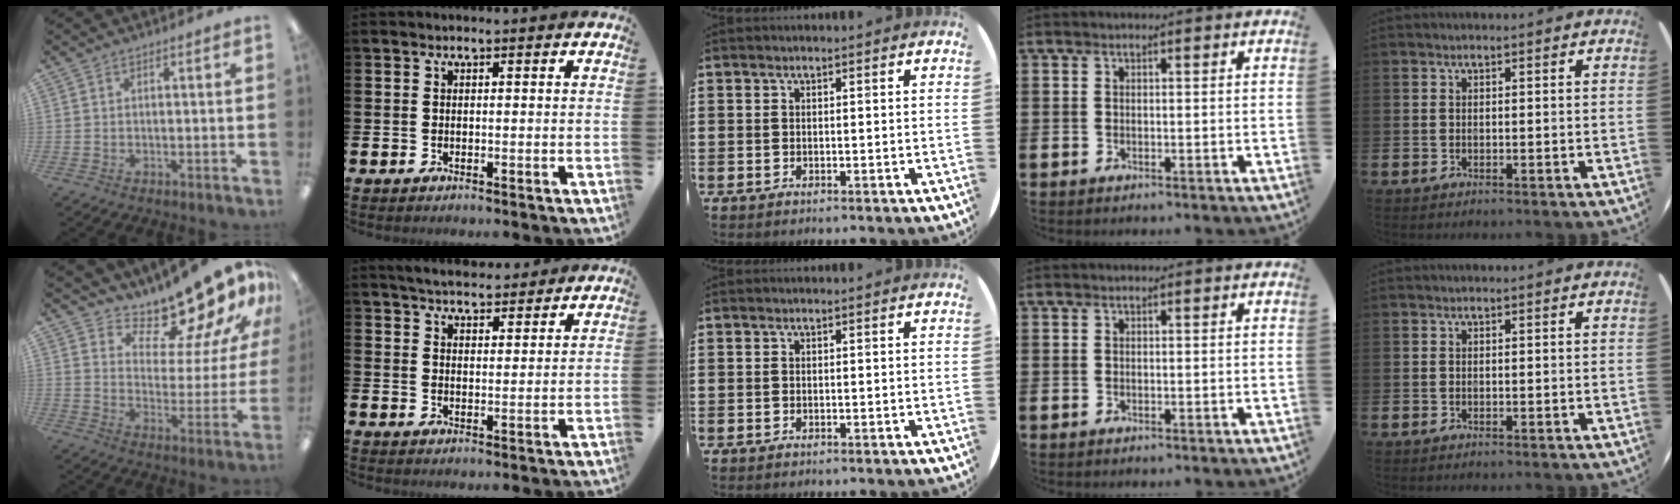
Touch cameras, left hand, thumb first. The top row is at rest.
{"thumb": {"total": 15.8, "force": [13.8, 4.5, 6.2], "torque": [-0.091, -0.115, 0.231]}, "index": {"total": 4.5, "force": [4.4, 0.8, 0.3], "torque": [-0.015, -0.021, 0.080]}}